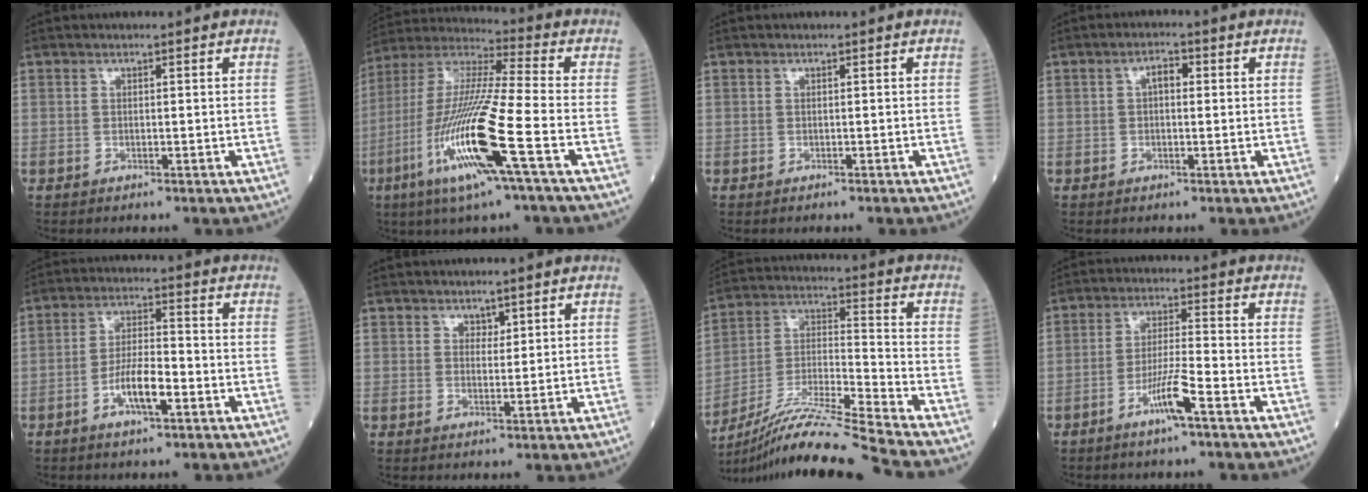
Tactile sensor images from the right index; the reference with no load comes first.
{"total": 18.6, "force": [-6.8, 0.1, 17.3], "torque": [-0.373, -0.028, -0.136]}
{"total": 0.7, "force": [-0.6, 0.0, 0.4], "torque": [-0.007, 0.000, -0.005]}
{"total": 2.2, "force": [0.4, 1.0, 1.9], "torque": [-0.027, 0.010, 0.005]}
{"total": 6.4, "force": [-2.8, 1.5, 5.6], "torque": [-0.111, 0.005, -0.050]}
{"total": 1.6, "force": [1.2, 0.9, 0.6], "torque": [-0.004, -0.001, 0.021]}
{"total": 18.9, "force": [-16.6, -2.9, 8.5], "torque": [-0.173, -0.019, -0.294]}
{"total": 5.9, "force": [-3.4, -0.4, 4.9], "torque": [-0.096, -0.003, -0.064]}